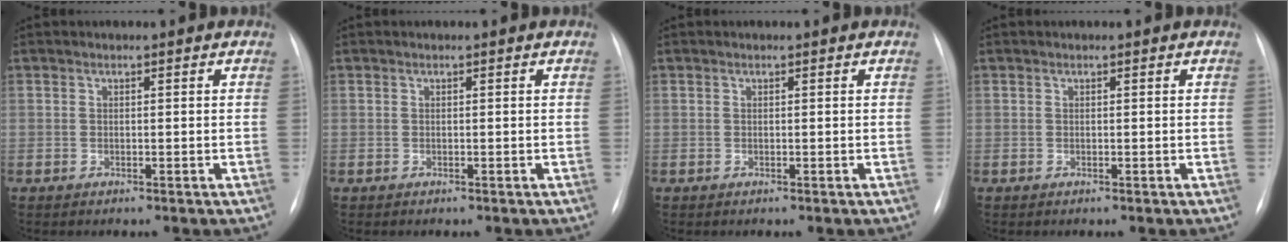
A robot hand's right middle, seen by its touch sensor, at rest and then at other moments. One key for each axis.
{"total": 0.0}
{"total": 0.0}
{"total": 0.0}